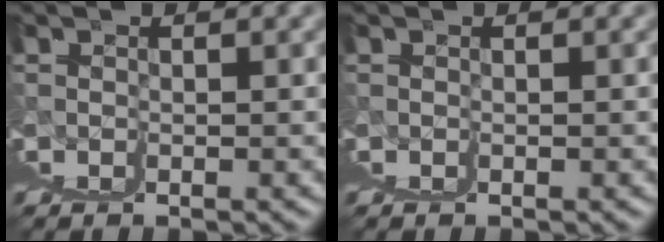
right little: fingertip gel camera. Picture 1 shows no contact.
{"total": 0.0}